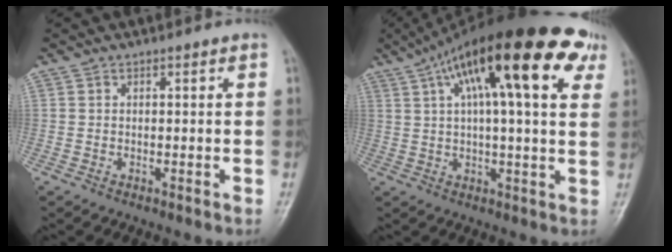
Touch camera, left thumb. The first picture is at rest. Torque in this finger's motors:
{"motor_torque": [2.76, 2.07, 2.11, -0.66, 0.71]}